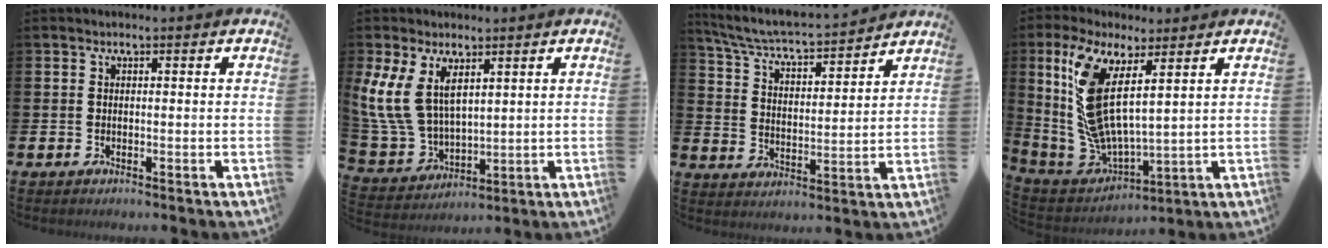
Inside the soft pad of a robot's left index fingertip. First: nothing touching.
{"total": 9.0, "force": [4.7, 5.3, 5.5], "torque": [-0.144, -0.006, 0.092]}
{"total": 5.9, "force": [5.5, 0.5, 1.9], "torque": [-0.069, -0.046, 0.090]}
{"total": 9.9, "force": [4.7, 3.5, 8.0], "torque": [-0.200, -0.041, 0.081]}